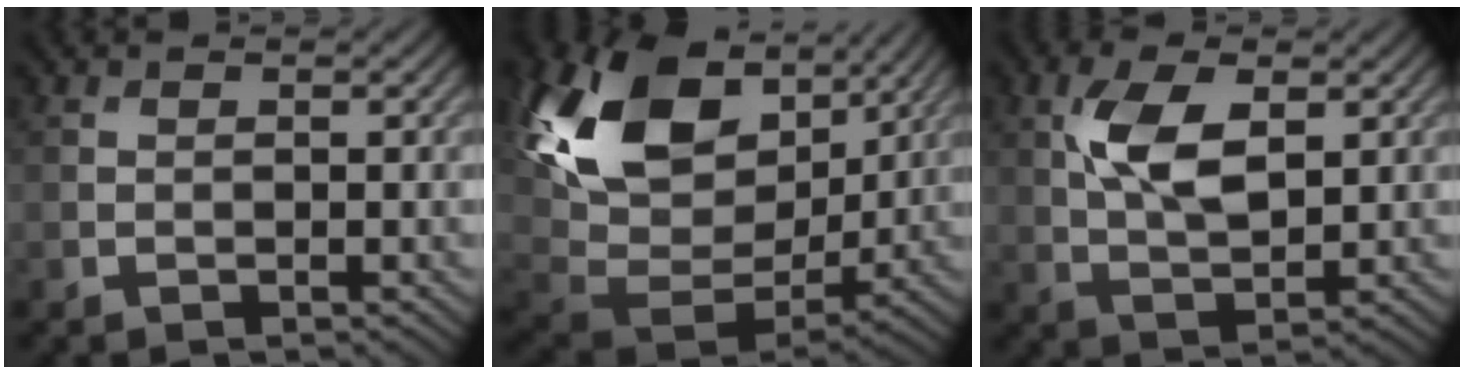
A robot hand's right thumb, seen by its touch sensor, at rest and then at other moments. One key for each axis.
{"total": 18.1, "fx": 7.2, "fy": 11.7, "fz": 11.7, "tx": -0.280, "ty": 0.014, "tz": 0.146}
{"total": 7.2, "fx": 2.0, "fy": 3.4, "fz": 6.0, "tx": -0.130, "ty": 0.005, "tz": 0.041}